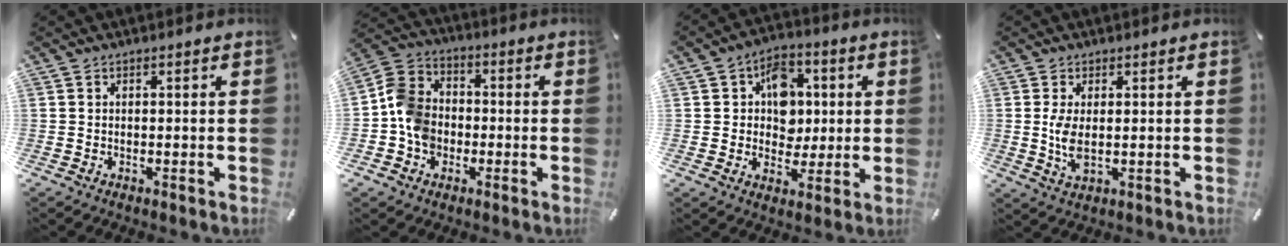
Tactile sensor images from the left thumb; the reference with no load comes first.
{"total": 9.9, "force": [-2.5, 8.6, 4.2], "torque": [-0.096, 0.028, -0.046]}
{"total": 10.5, "force": [1.5, 8.9, 5.2], "torque": [-0.073, 0.008, 0.029]}
{"total": 5.6, "force": [0.3, 2.3, 5.0], "torque": [-0.115, -0.009, -0.002]}